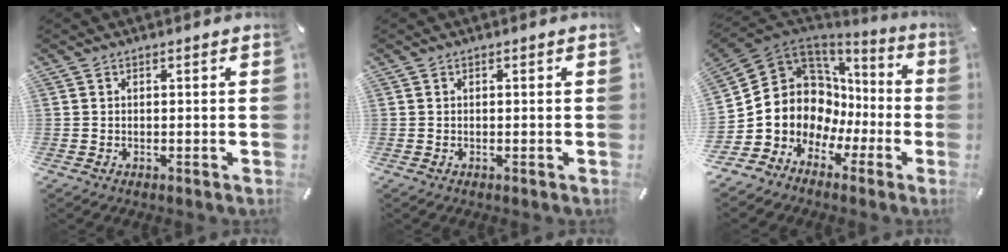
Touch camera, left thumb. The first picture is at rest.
{"total": 0.0}
{"total": 11.2, "force": [0.9, 10.5, 3.7], "torque": [-0.097, -0.059, 0.025]}